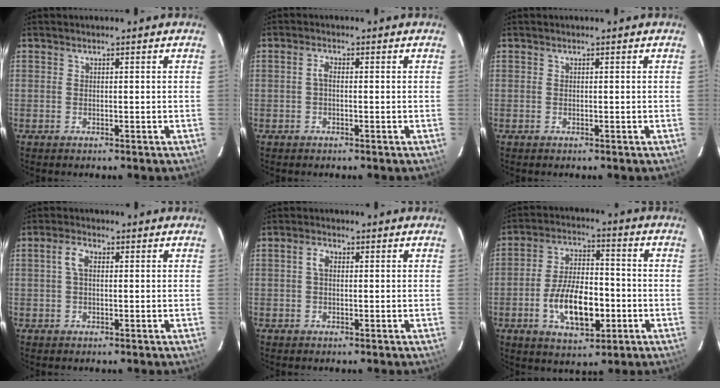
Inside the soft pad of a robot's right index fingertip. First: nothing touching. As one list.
[{"total": 1.5, "force": [-0.2, 0.7, 1.3], "torque": [-0.029, 0.007, -0.005]}, {"total": 0.0}, {"total": 2.9, "force": [0.5, 1.5, 2.5], "torque": [-0.052, 0.009, 0.009]}, {"total": 2.0, "force": [0.3, 1.2, 1.6], "torque": [-0.034, 0.008, 0.005]}, {"total": 13.1, "force": [-3.9, 6.2, 10.8], "torque": [-0.209, 0.003, -0.058]}]